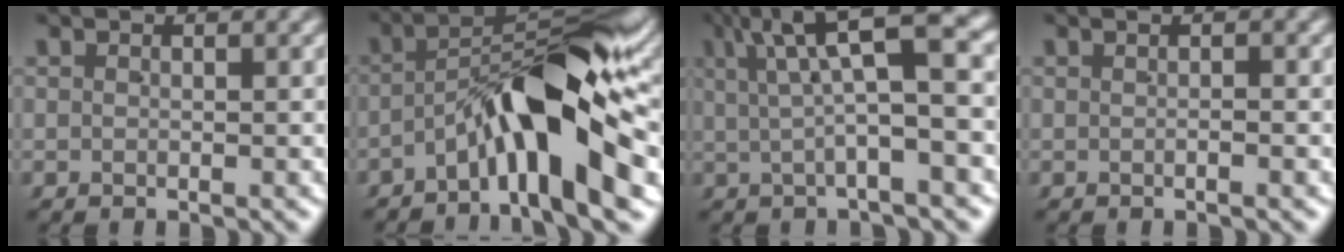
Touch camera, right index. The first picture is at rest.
{"total": 9.7, "force": [-1.9, 2.7, 9.1], "torque": [-0.135, 0.006, -0.032]}
{"total": 7.5, "force": [2.7, 1.7, 6.8], "torque": [-0.091, 0.030, 0.036]}
{"total": 0.6, "force": [-0.1, -0.1, 0.5], "torque": [-0.006, 0.005, -0.004]}